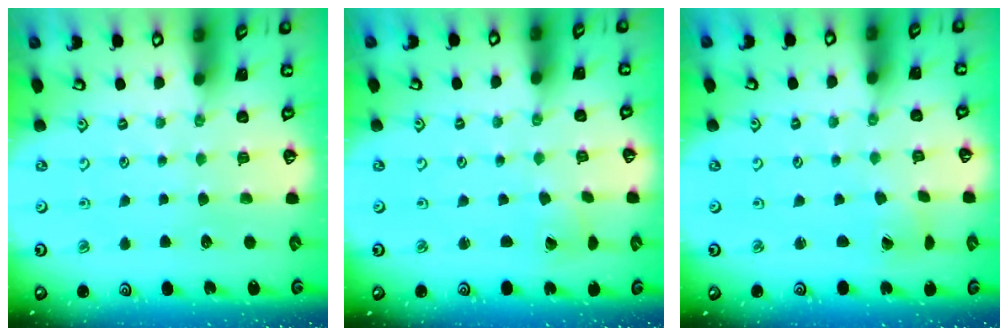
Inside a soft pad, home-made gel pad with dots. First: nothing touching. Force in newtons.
{"total": 2.1, "press": 2.1, "slide": 0.1}
{"total": 1.7, "press": 1.7, "slide": 0.1}